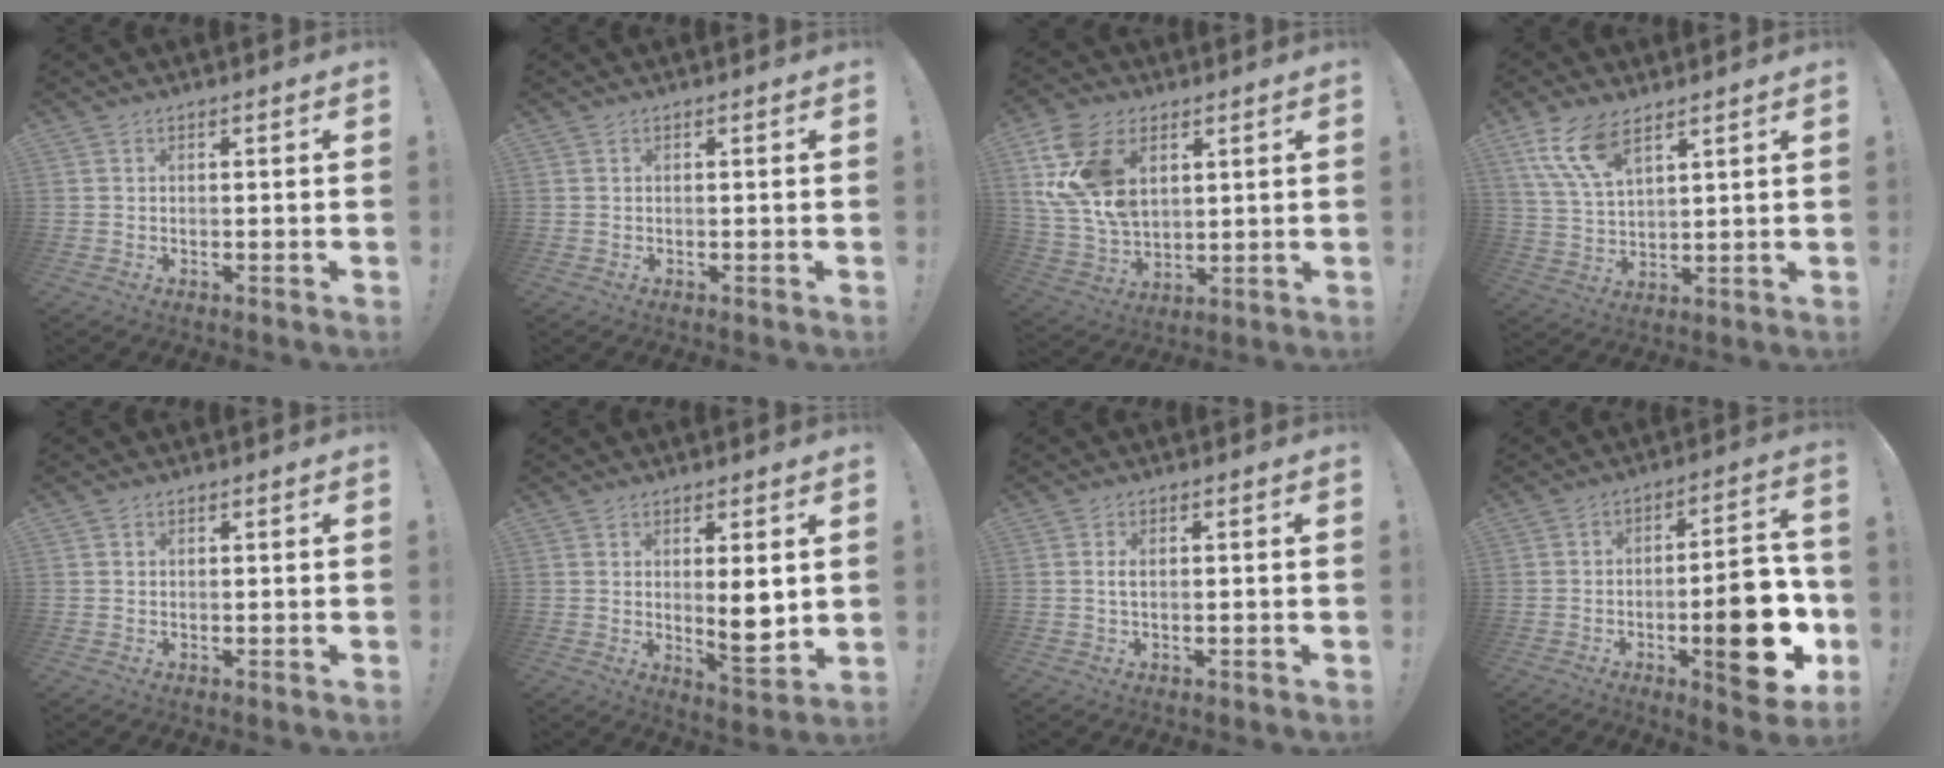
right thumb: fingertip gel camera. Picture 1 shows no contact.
{"total": 0.0}
{"total": 17.6, "force": [6.5, 12.0, 11.2], "torque": [-0.237, -0.023, 0.125]}
{"total": 11.4, "force": [7.4, 4.5, 7.5], "torque": [-0.157, -0.024, 0.139]}
{"total": 0.5, "force": [0.4, 0.4, 0.0], "torque": [0.007, -0.002, 0.005]}
{"total": 7.8, "force": [1.3, 1.7, 7.4], "torque": [-0.092, -0.023, 0.021]}
{"total": 1.6, "force": [-0.2, 0.4, 1.5], "torque": [-0.027, 0.002, -0.005]}
{"total": 19.8, "force": [-5.2, 6.8, 17.9], "torque": [-0.212, 0.018, -0.069]}